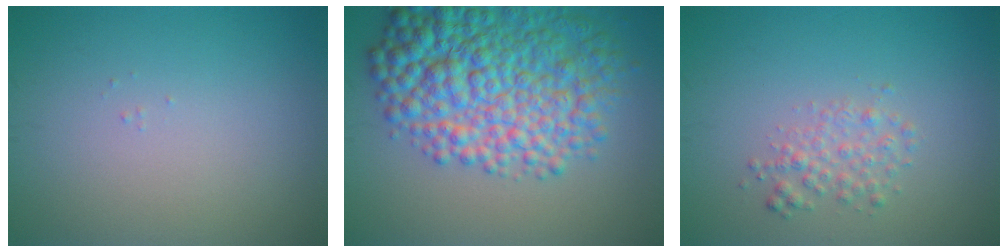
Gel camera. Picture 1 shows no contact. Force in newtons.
{"total": 10.2, "press": 10.2, "slide": 0.3}
{"total": 2.0, "press": 2.0, "slide": 0.1}